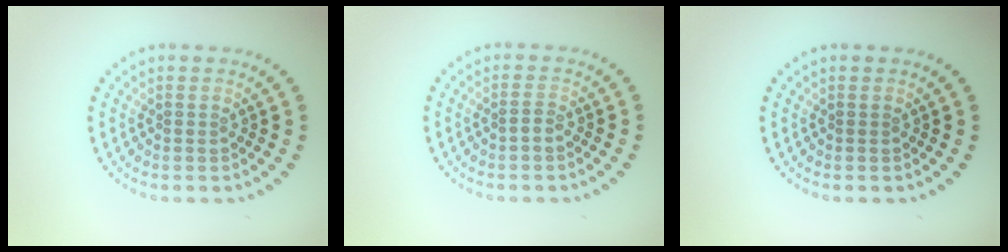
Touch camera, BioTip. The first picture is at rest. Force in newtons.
{"total": 0.9, "press": 0.8, "slide": 0.4}
{"total": 0.0}